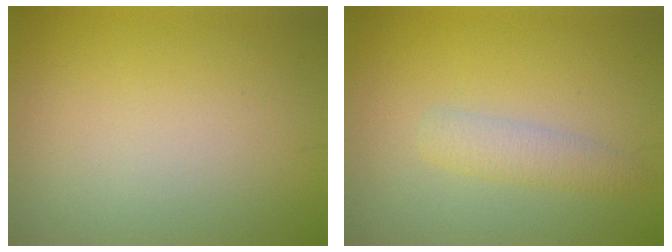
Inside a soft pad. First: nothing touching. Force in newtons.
{"total": 2.2, "press": 2.2, "slide": 0.1}